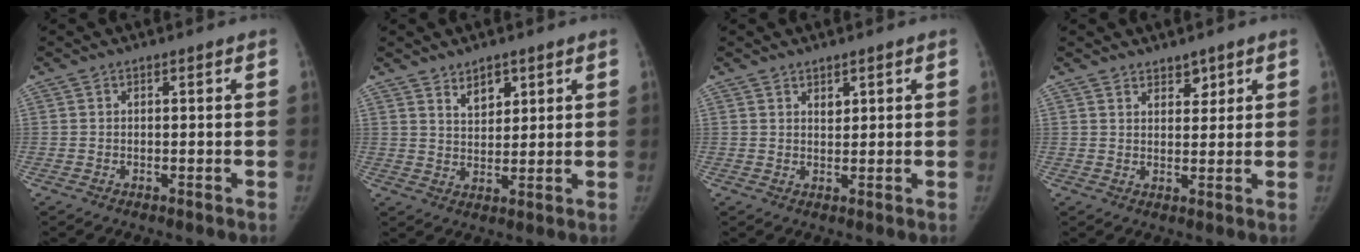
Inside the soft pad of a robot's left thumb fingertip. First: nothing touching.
{"total": 4.7, "force": [3.0, 2.6, 2.4], "torque": [-0.018, -0.024, 0.056]}
{"total": 1.7, "force": [1.2, 0.9, 0.9], "torque": [-0.005, -0.009, 0.022]}
{"total": 3.0, "force": [2.2, 1.7, 1.1], "torque": [0.005, -0.015, 0.036]}